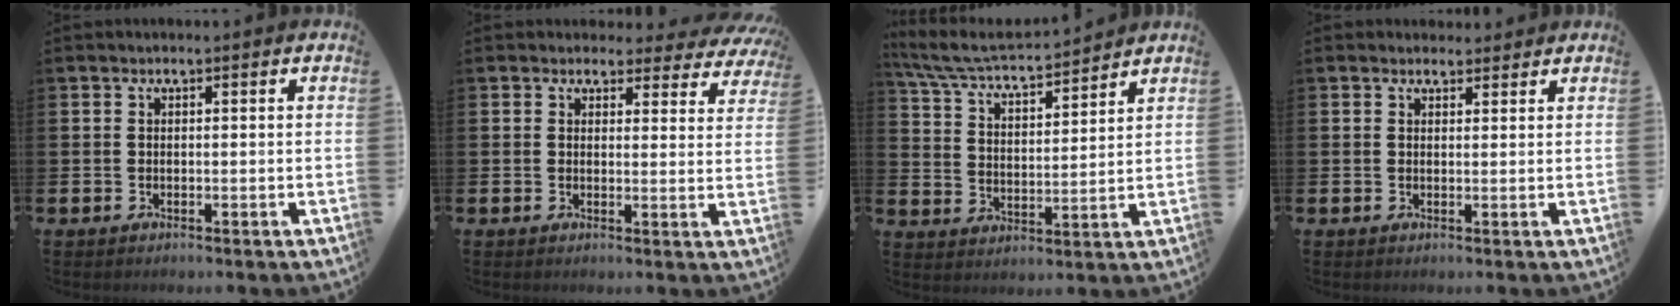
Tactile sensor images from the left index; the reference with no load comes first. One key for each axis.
{"total": 2.9, "fx": 2.4, "fy": 1.5, "fz": 0.3, "tx": -0.002, "ty": -0.020, "tz": 0.037}
{"total": 6.2, "fx": 5.8, "fy": 1.0, "fz": 1.8, "tx": -0.066, "ty": -0.042, "tz": 0.097}
{"total": 1.9, "fx": 1.7, "fy": 0.7, "fz": 0.0, "tx": 0.007, "ty": -0.003, "tz": 0.030}